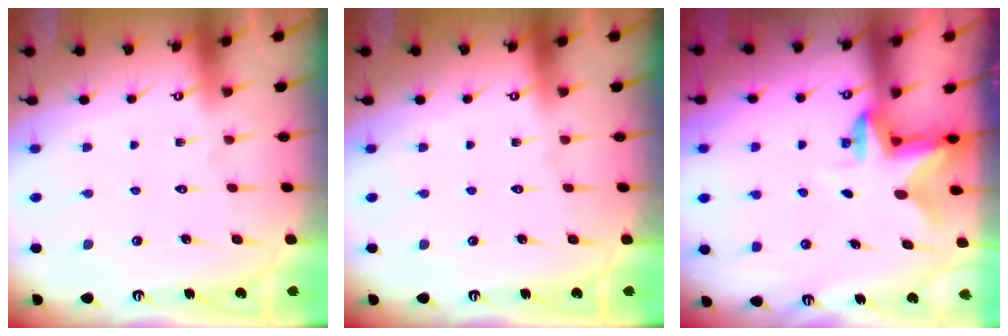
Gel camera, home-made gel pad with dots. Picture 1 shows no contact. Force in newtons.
{"total": 0.0}
{"total": 2.5, "press": 2.4, "slide": 0.6}